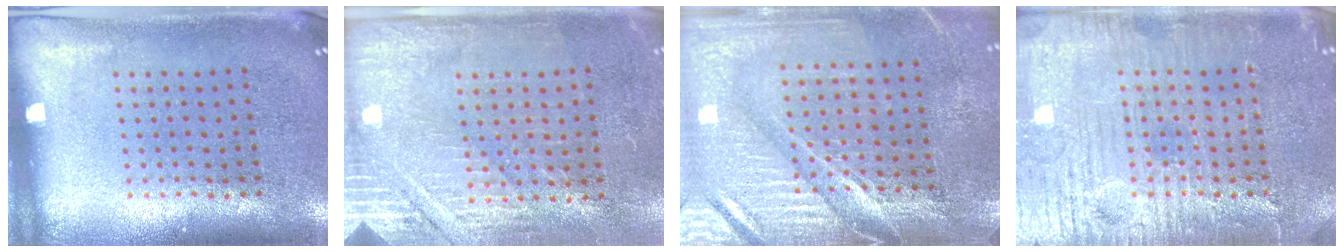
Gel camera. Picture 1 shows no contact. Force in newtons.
{"total": 2.8, "press": 2.8, "slide": 0.5}
{"total": 4.0, "press": 3.7, "slide": 1.5}
{"total": 5.3, "press": 5.3, "slide": 0.7}